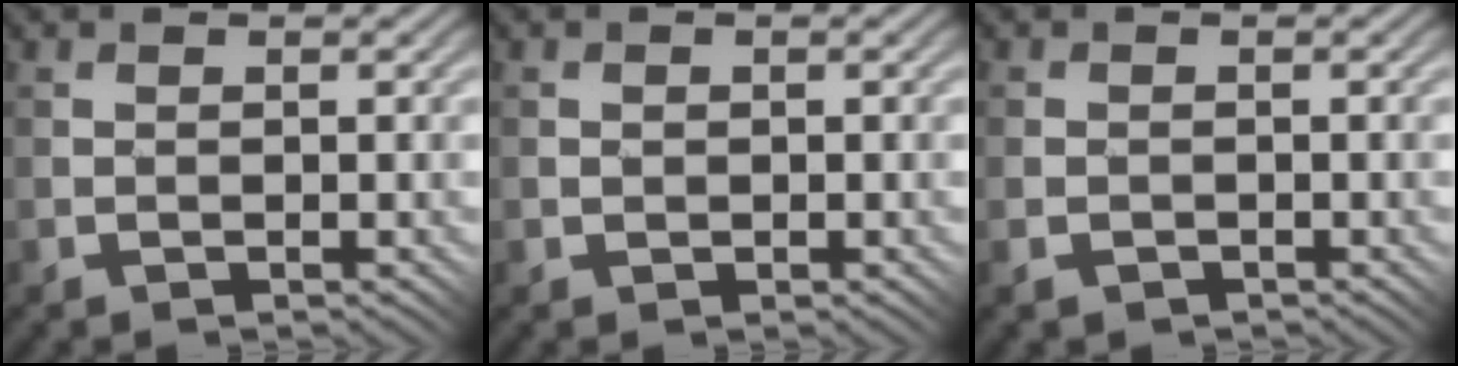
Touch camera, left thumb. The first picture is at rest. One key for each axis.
{"total": 0.8, "fx": 0.1, "fy": 0.8, "fz": 0.2, "tx": 0.000, "ty": 0.001, "tz": 0.003}
{"total": 1.1, "fx": -0.6, "fy": 0.9, "fz": 0.3, "tx": -0.006, "ty": -0.001, "tz": -0.015}